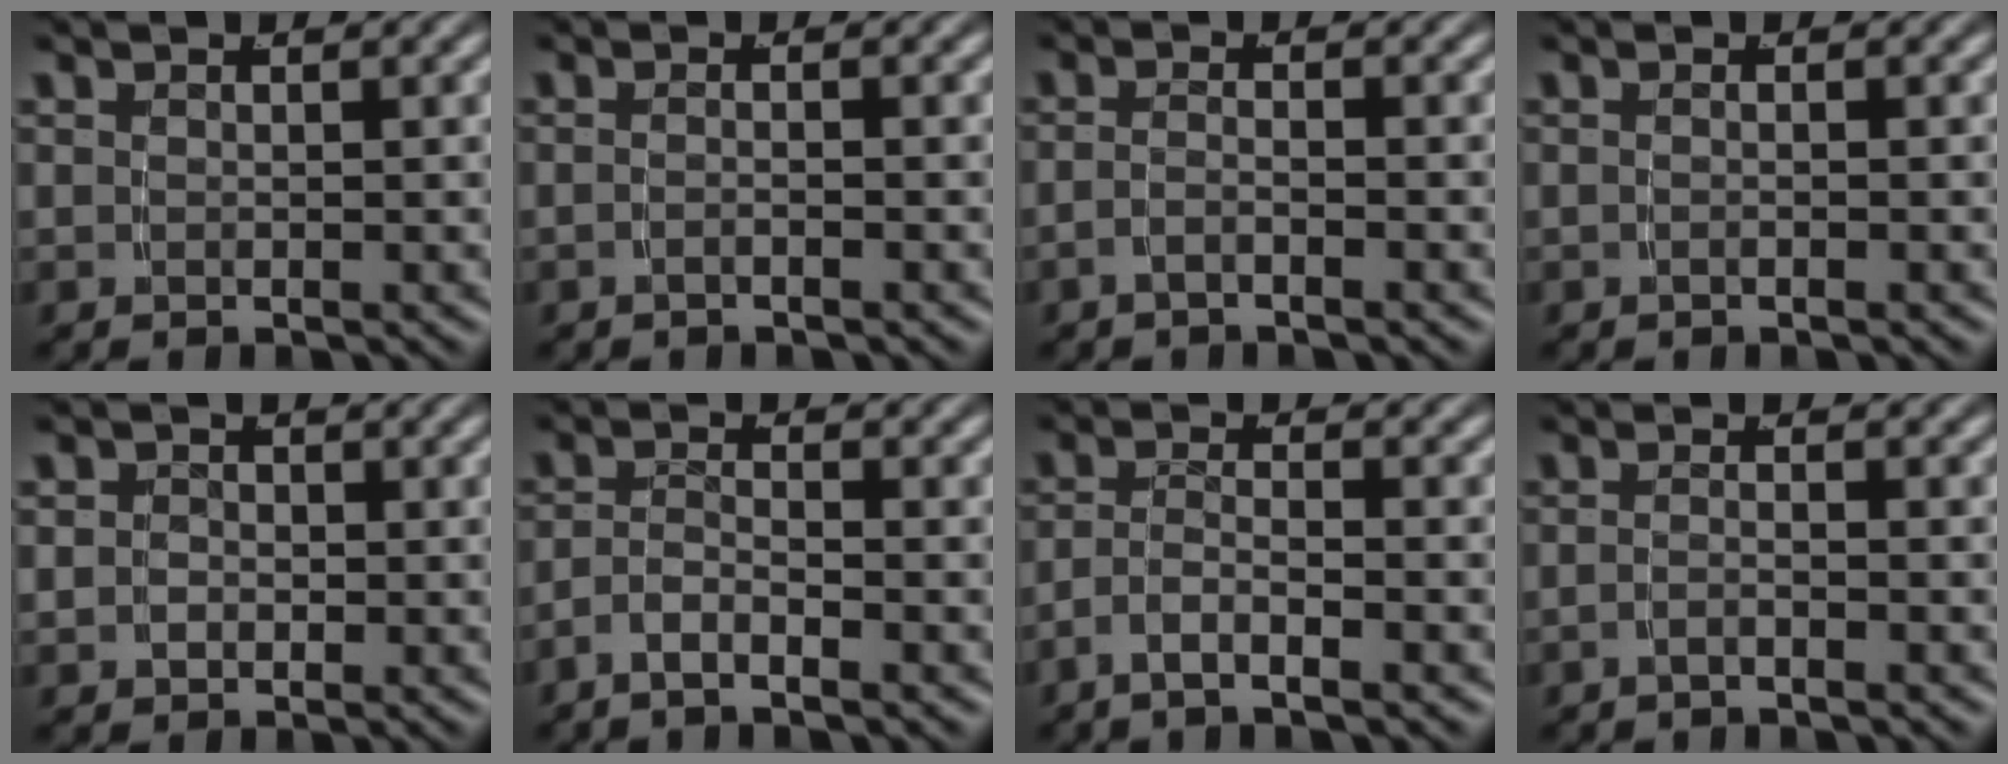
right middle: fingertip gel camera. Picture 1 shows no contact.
{"total": 1.4, "force": [-1.0, -0.7, 0.7], "torque": [-0.014, 0.001, -0.018]}
{"total": 1.9, "force": [-1.5, -0.5, 1.0], "torque": [-0.025, -0.009, -0.025]}
{"total": 0.8, "force": [-0.5, -0.5, 0.4], "torque": [-0.009, 0.002, -0.011]}
{"total": 1.7, "force": [-0.1, 1.5, 0.8], "torque": [-0.018, -0.006, 0.000]}
{"total": 2.5, "force": [-1.8, 0.4, 1.6], "torque": [-0.036, -0.007, -0.031]}
{"total": 2.8, "force": [-1.8, 0.4, 2.1], "torque": [-0.046, -0.010, -0.030]}
{"total": 1.7, "force": [-1.3, -0.7, 0.9], "torque": [-0.018, -0.004, -0.023]}